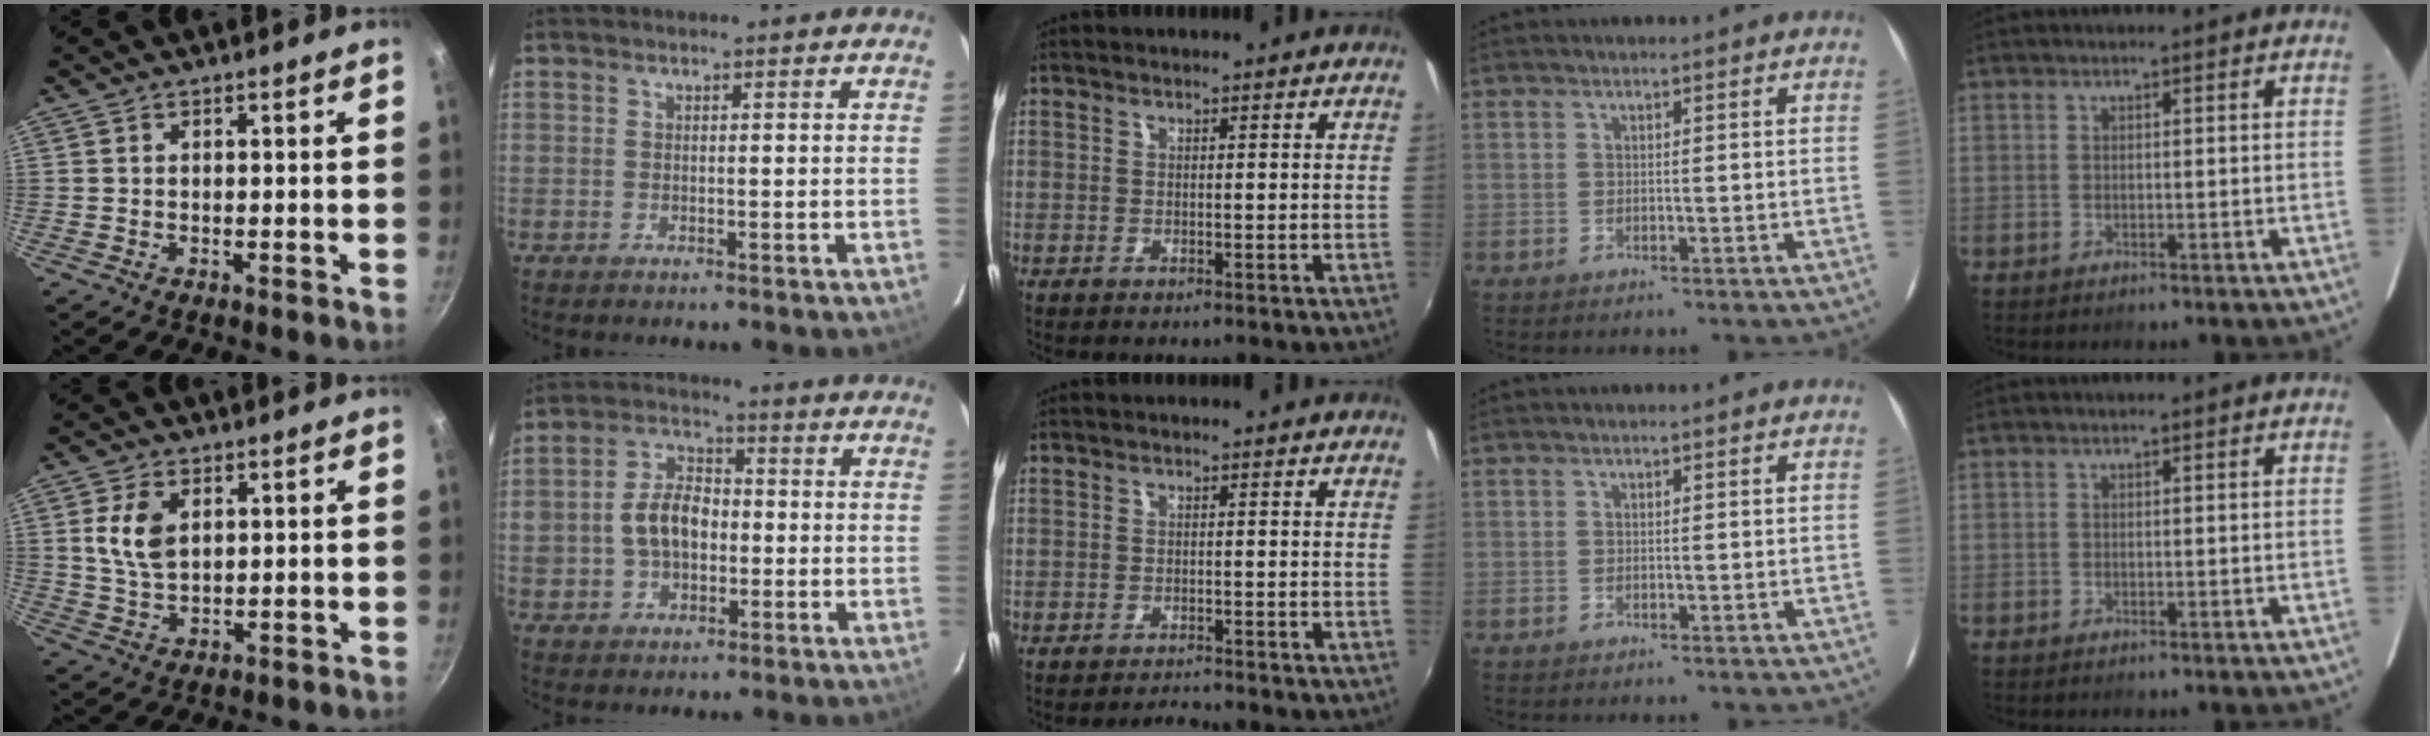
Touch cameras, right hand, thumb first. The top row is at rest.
{"thumb": {"total": 7.3, "force": [2.1, 4.4, 5.4], "torque": [-0.099, -0.007, 0.041]}, "index": {"total": 9.3, "force": [-0.9, 6.5, 6.5], "torque": [-0.131, 0.023, -0.010]}, "middle": {"total": 1.8, "force": [-1.8, 0.0, 0.1], "torque": [-0.011, -0.004, -0.033]}}